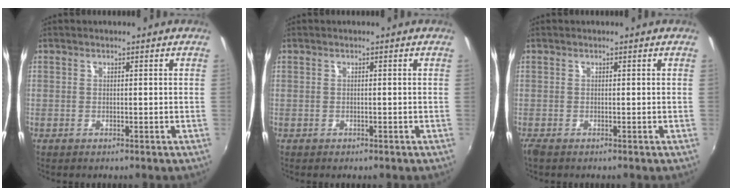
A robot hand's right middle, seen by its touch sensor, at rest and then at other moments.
{"total": 0.8, "force": [-0.6, 0.4, 0.3], "torque": [-0.007, -0.002, -0.009]}
{"total": 1.3, "force": [-1.1, 0.4, 0.7], "torque": [-0.016, -0.008, -0.021]}